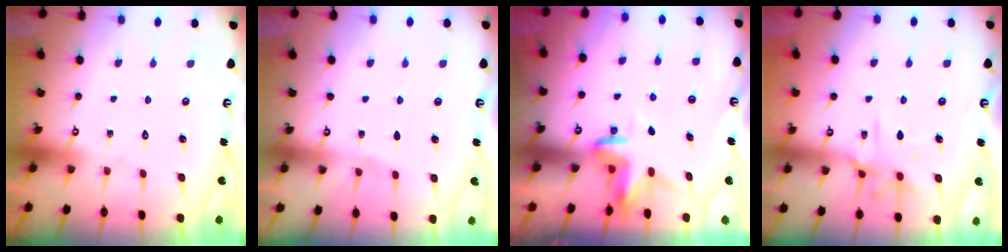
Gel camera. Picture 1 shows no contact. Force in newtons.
{"total": 2.1, "press": 1.9, "slide": 0.9}
{"total": 3.6, "press": 3.6, "slide": 0.2}
{"total": 10.4, "press": 10.4, "slide": 0.9}